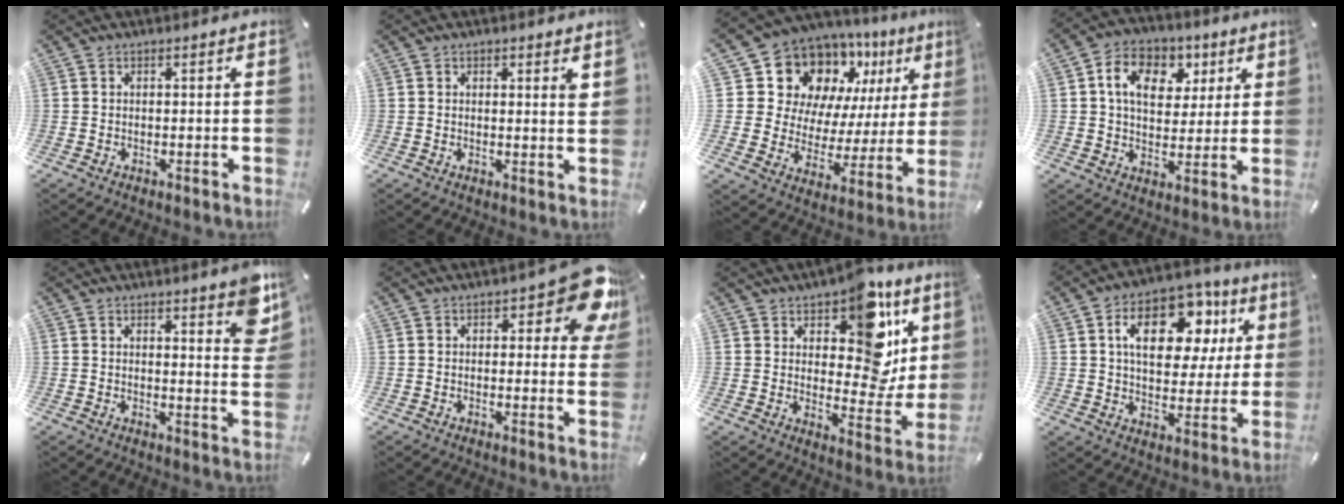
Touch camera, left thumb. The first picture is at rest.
{"total": 1.7, "force": [1.1, 0.6, 1.2], "torque": [0.001, -0.009, 0.015]}
{"total": 15.2, "force": [9.8, 10.5, 4.8], "torque": [-0.084, -0.091, 0.180]}
{"total": 11.4, "force": [4.2, 8.9, 5.8], "torque": [-0.086, -0.008, 0.074]}
{"total": 6.8, "force": [4.5, 2.1, 4.7], "torque": [-0.051, -0.032, 0.072]}
{"total": 11.1, "force": [5.5, 4.6, 8.5], "torque": [-0.096, -0.037, 0.090]}
{"total": 17.3, "force": [9.5, 9.4, 11.0], "torque": [-0.141, -0.075, 0.160]}
{"total": 17.9, "force": [6.9, 11.0, 12.4], "torque": [-0.184, -0.014, 0.114]}